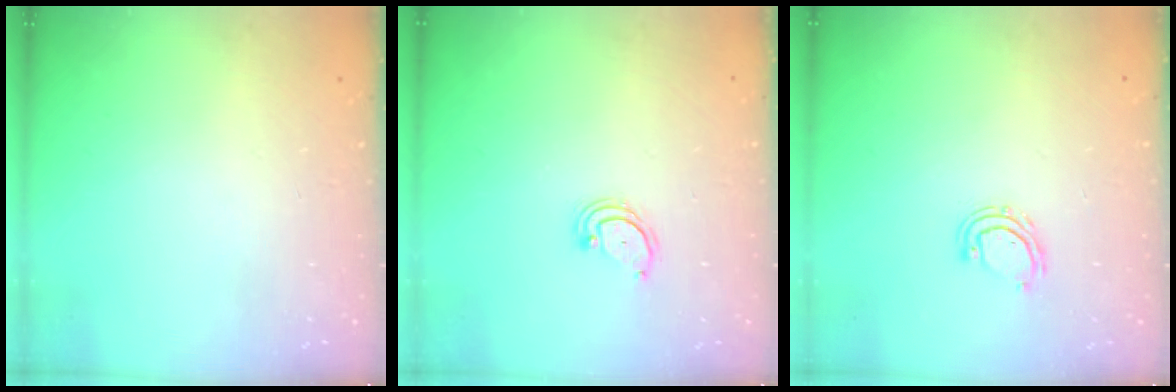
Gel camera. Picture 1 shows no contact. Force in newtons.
{"total": 2.8, "press": 2.8, "slide": 0.3}
{"total": 6.1, "press": 5.9, "slide": 1.4}